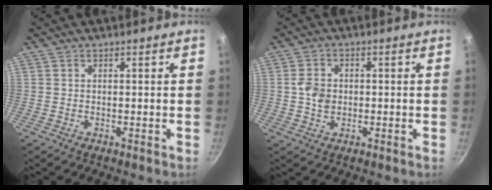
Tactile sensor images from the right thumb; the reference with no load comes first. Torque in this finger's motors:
{"motor_torque": [0.31, 0.81, -0.21, 0.16, 0.12]}